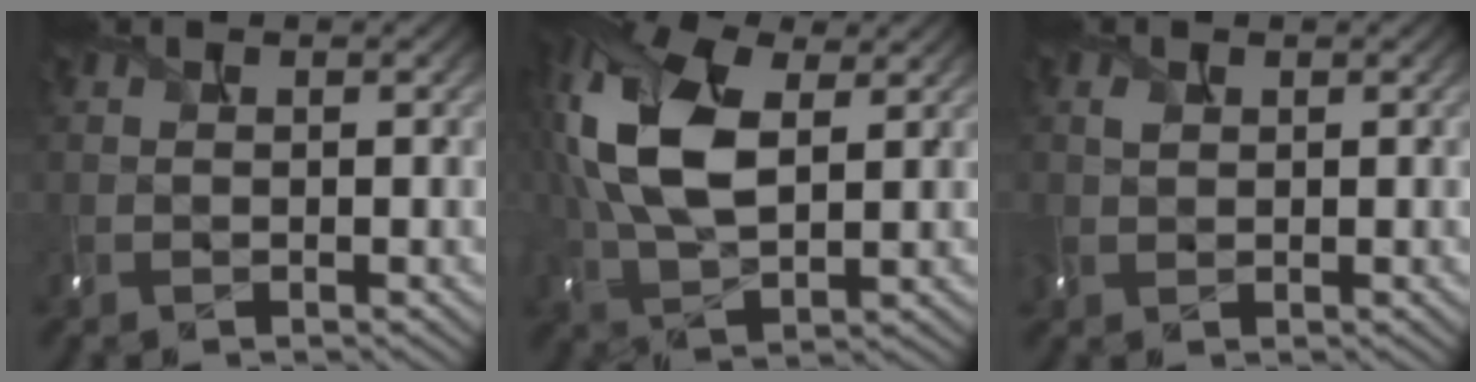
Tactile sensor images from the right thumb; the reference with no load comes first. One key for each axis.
{"total": 12.8, "fx": 3.2, "fy": 7.1, "fz": 10.1, "tx": -0.254, "ty": 0.013, "tz": 0.056}
{"total": 1.5, "fx": 0.4, "fy": 1.2, "fz": 0.8, "tx": -0.031, "ty": 0.002, "tz": 0.012}